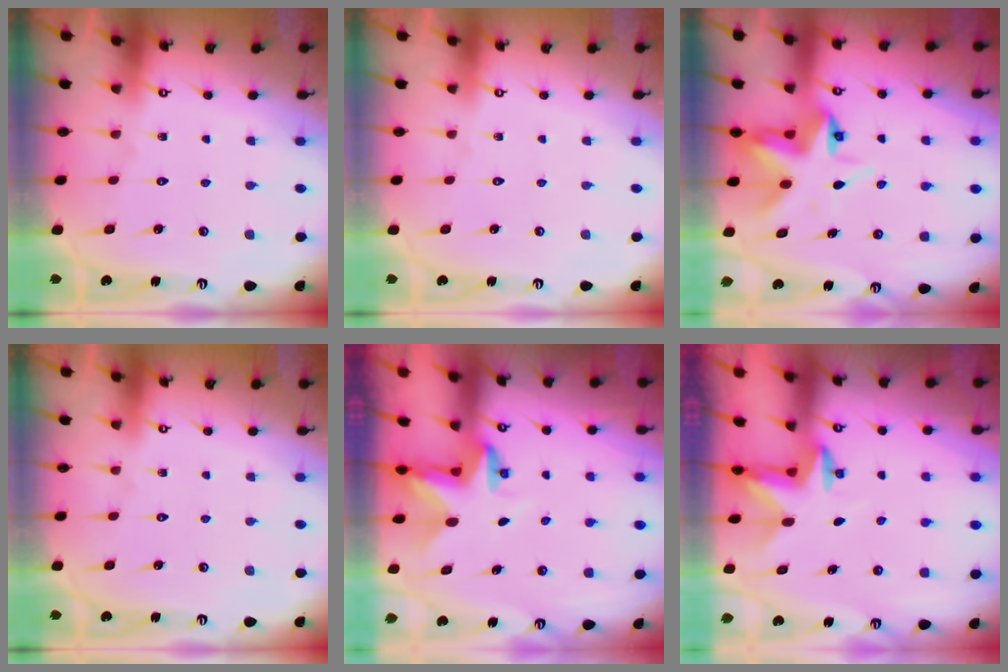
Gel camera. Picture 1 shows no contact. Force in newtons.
{"total": 0.0}
{"total": 7.3, "press": 7.1, "slide": 1.9}
{"total": 0.0}
{"total": 2.8, "press": 2.8, "slide": 0.2}
{"total": 2.8, "press": 2.8, "slide": 0.7}